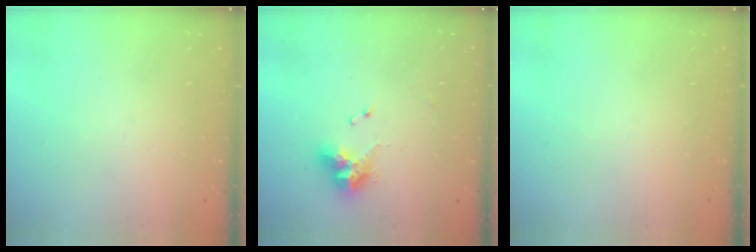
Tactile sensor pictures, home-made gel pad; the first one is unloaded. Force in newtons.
{"total": 9.7, "press": 9.6, "slide": 1.2}
{"total": 0.0}